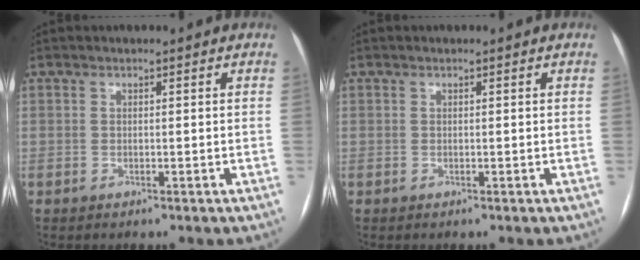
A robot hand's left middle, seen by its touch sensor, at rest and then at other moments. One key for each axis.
{"total": 0.0}